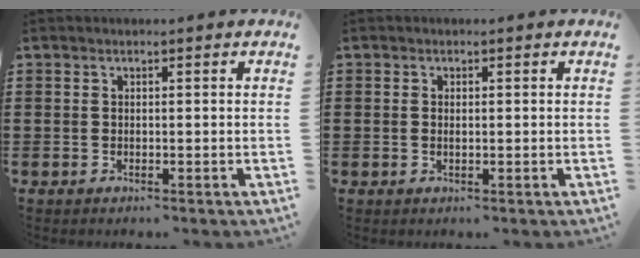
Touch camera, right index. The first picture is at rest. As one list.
[{"total": 0.9, "force": [0.0, 0.4, 0.8], "torque": [-0.018, 0.001, -0.001]}]